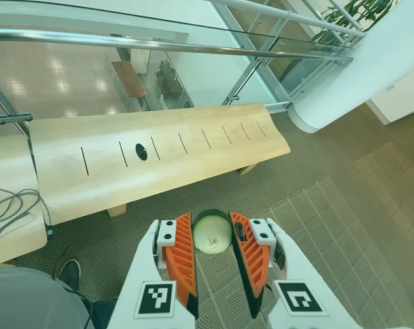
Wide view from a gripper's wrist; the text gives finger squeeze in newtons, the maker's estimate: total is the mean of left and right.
{"total": 9.4, "left": 9.5, "right": 9.3}